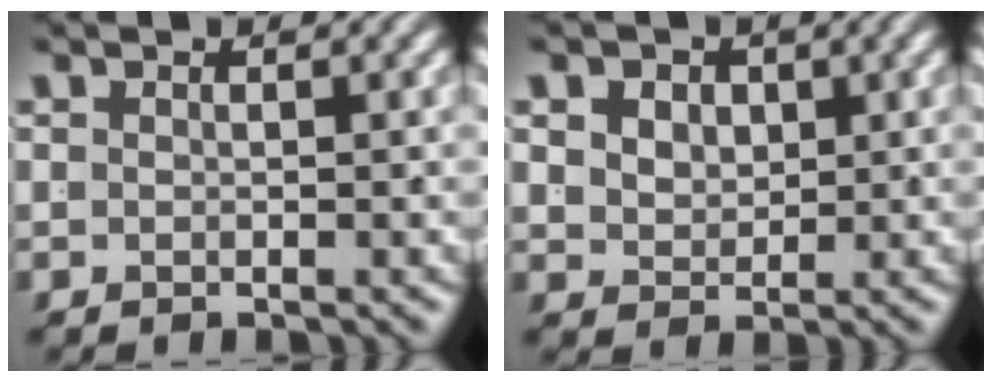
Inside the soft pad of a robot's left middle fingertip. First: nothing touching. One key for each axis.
{"total": 2.8, "fx": 1.3, "fy": 2.0, "fz": 1.5, "tx": -0.027, "ty": -0.013, "tz": 0.034}